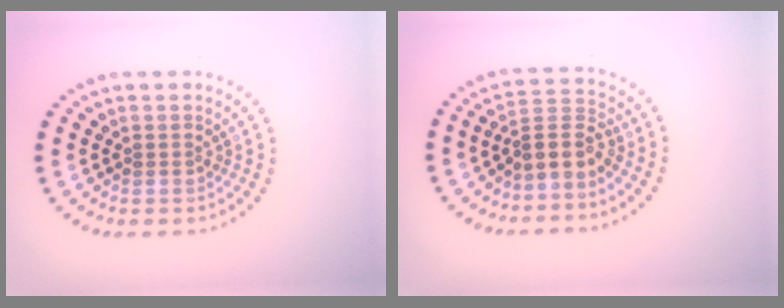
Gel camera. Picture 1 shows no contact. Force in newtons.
{"total": 3.0, "press": 2.1, "slide": 2.1}